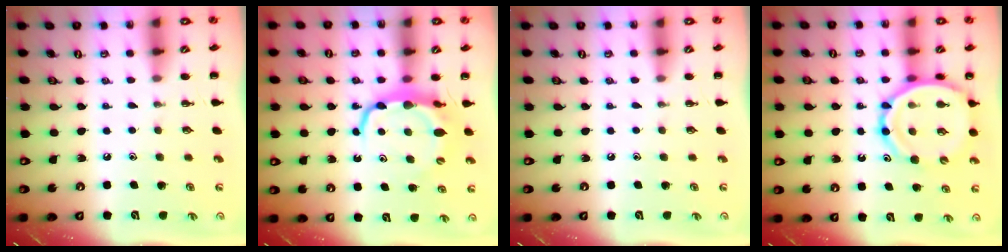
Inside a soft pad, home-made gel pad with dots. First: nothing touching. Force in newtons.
{"total": 7.7, "press": 7.6, "slide": 1.1}
{"total": 0.0}
{"total": 14.3, "press": 13.8, "slide": 3.8}